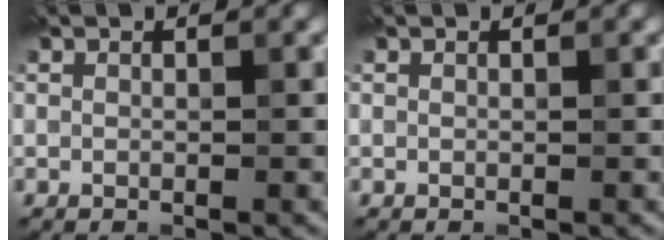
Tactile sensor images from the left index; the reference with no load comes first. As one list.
[{"total": 0.0}]